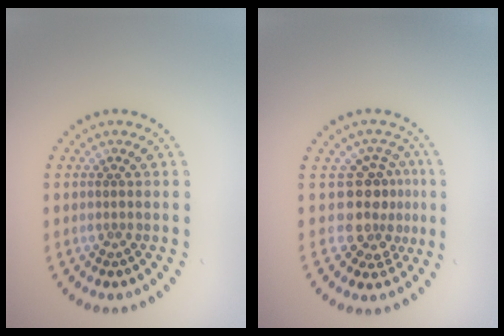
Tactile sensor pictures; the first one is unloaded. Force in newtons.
{"total": 3.8, "press": 2.8, "slide": 2.5}